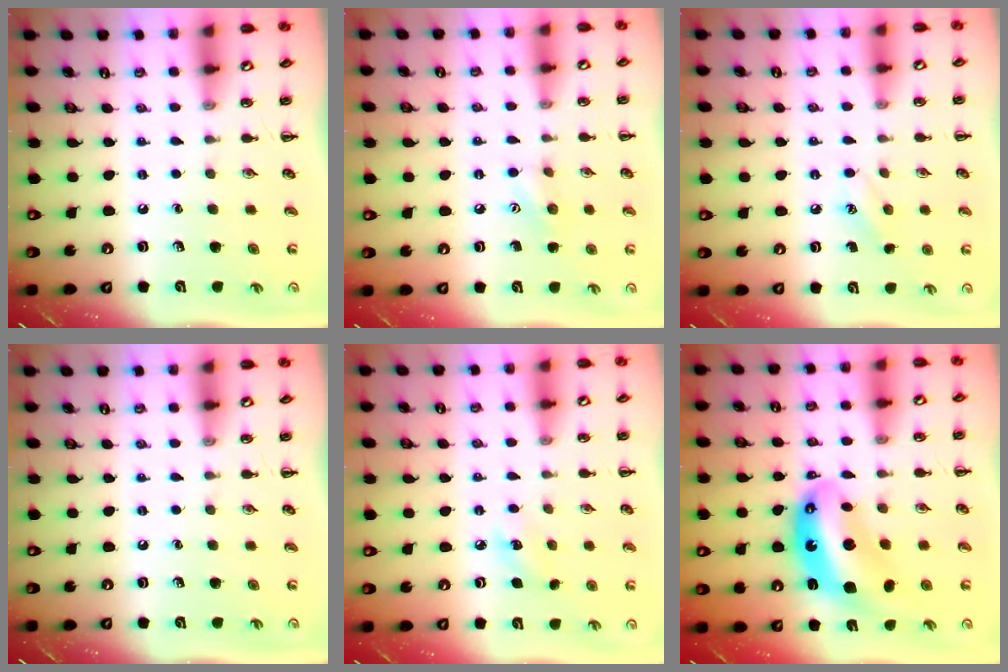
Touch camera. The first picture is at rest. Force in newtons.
{"total": 7.0, "press": 6.7, "slide": 1.8}
{"total": 8.4, "press": 8.1, "slide": 2.3}
{"total": 0.0}
{"total": 5.6, "press": 5.4, "slide": 1.5}
{"total": 12.4, "press": 11.9, "slide": 3.2}